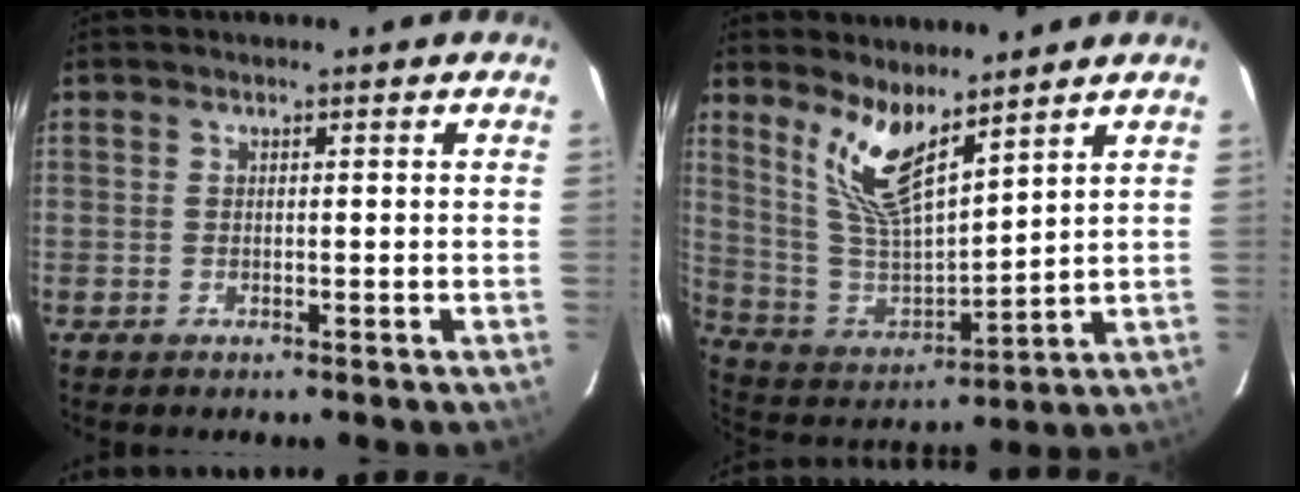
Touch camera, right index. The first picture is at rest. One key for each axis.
{"total": 11.7, "fx": 8.1, "fy": 3.3, "fz": 7.8, "tx": -0.156, "ty": -0.010, "tz": 0.174}